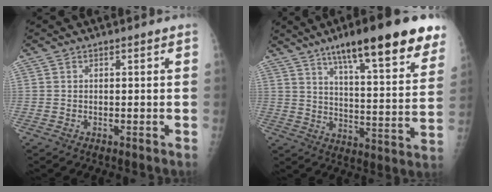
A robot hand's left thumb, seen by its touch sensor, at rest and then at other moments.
{"total": 23.2, "force": [15.0, 4.8, 17.1], "torque": [-0.216, -0.048, 0.219]}